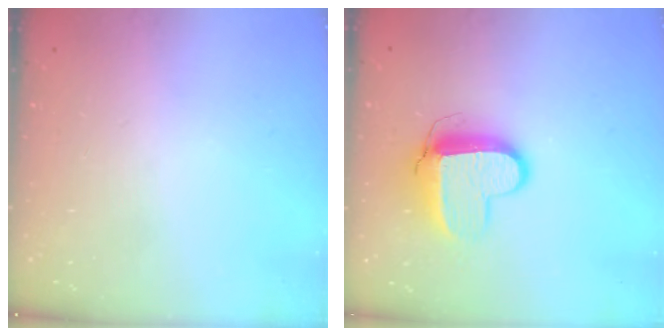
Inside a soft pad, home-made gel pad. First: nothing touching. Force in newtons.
{"total": 11.1, "press": 11.0, "slide": 1.0}